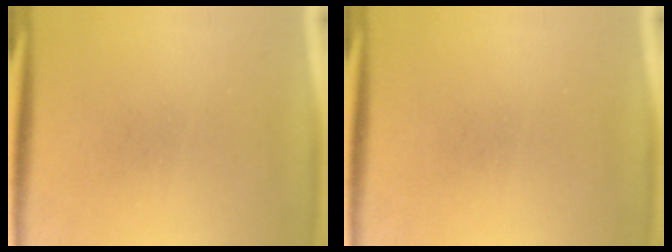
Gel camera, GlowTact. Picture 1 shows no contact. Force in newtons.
{"total": 0.0}